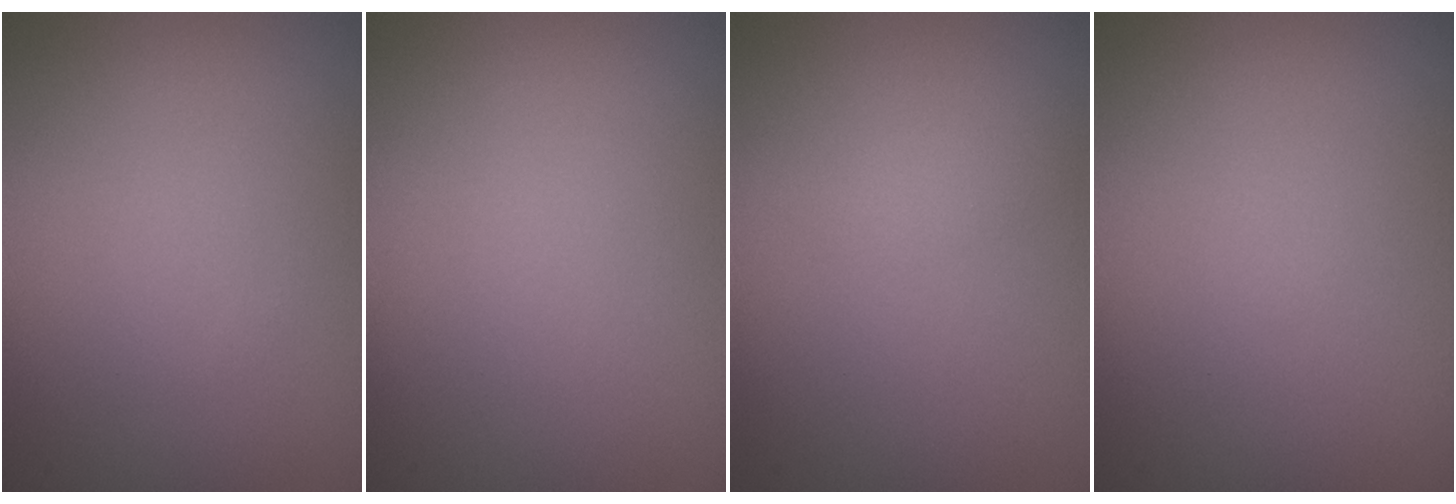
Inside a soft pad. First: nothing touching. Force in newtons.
{"total": 0.0}
{"total": 2.1, "press": 2.1, "slide": 0.2}
{"total": 0.0}